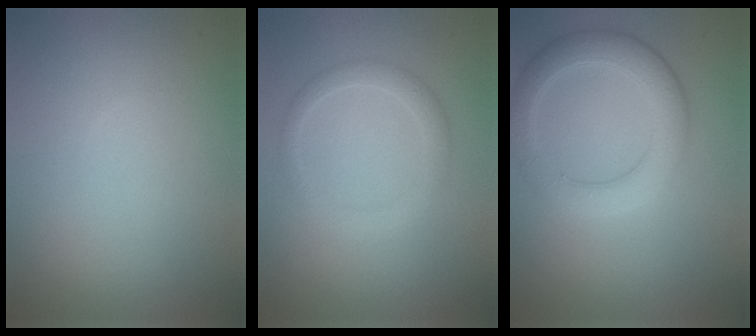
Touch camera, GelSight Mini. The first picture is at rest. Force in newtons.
{"total": 2.0, "press": 2.0, "slide": 0.3}
{"total": 4.4, "press": 4.4, "slide": 0.3}